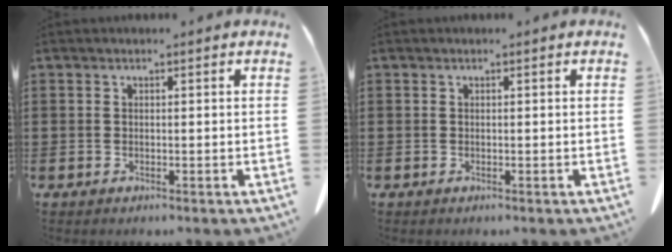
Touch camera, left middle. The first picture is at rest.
{"total": 0.0}